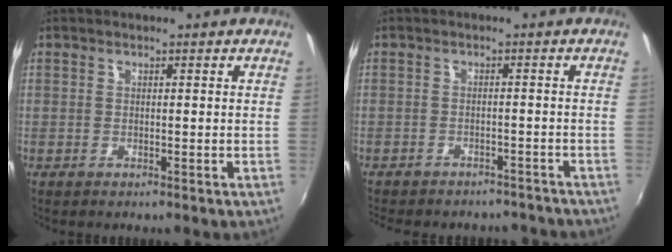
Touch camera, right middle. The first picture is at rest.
{"total": 11.9, "force": [-10.5, 4.3, 3.7], "torque": [-0.090, -0.003, -0.130]}